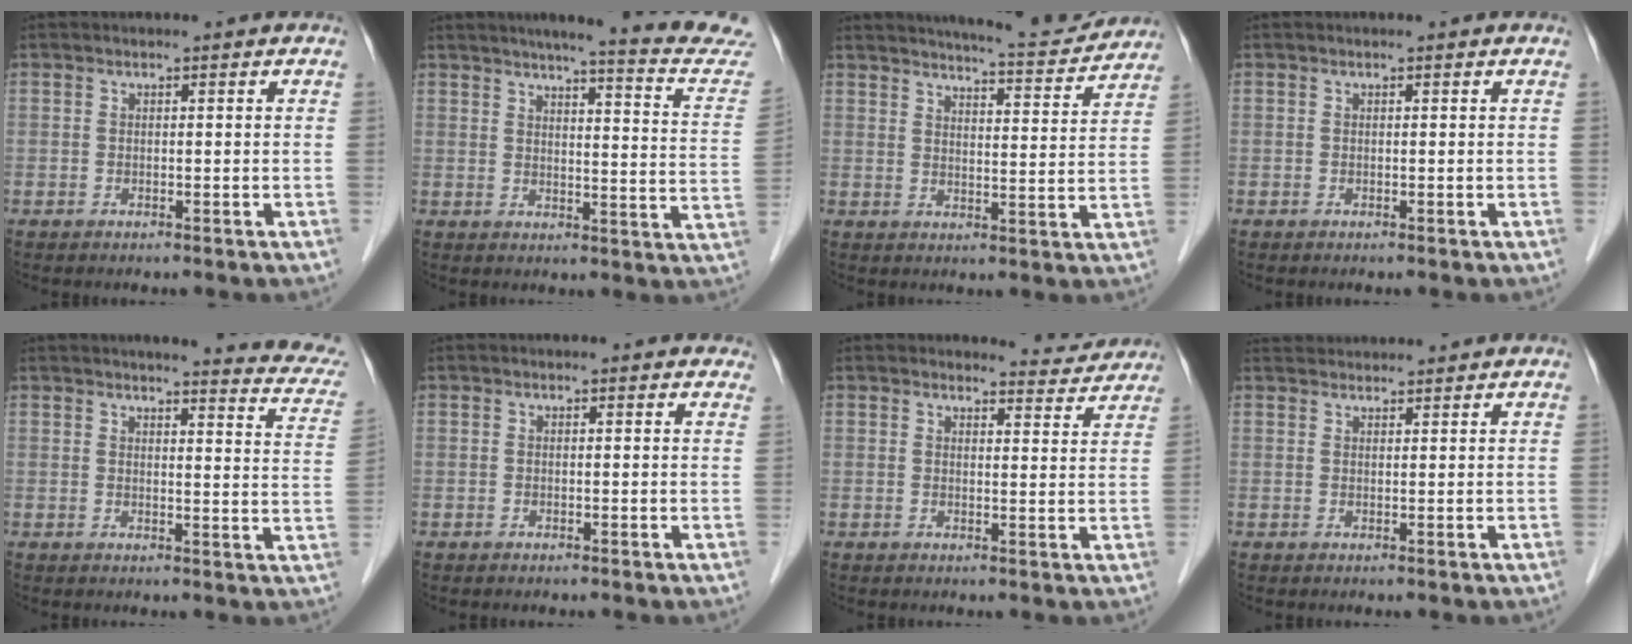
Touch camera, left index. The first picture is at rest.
{"total": 17.8, "force": [16.4, -0.3, 7.1], "torque": [-0.089, -0.071, 0.178]}
{"total": 11.7, "force": [11.2, 1.0, 3.1], "torque": [-0.044, -0.008, 0.139]}
{"total": 0.0}
{"total": 13.6, "force": [12.5, 1.3, 5.4], "torque": [-0.046, -0.051, 0.114]}
{"total": 1.8, "force": [1.6, 0.8, 0.5], "torque": [0.000, 0.000, 0.001]}
{"total": 4.8, "force": [4.7, 0.8, -0.5], "torque": [0.006, -0.014, 0.045]}
{"total": 5.1, "force": [5.0, 0.6, 0.7], "torque": [-0.013, 0.038, 0.079]}